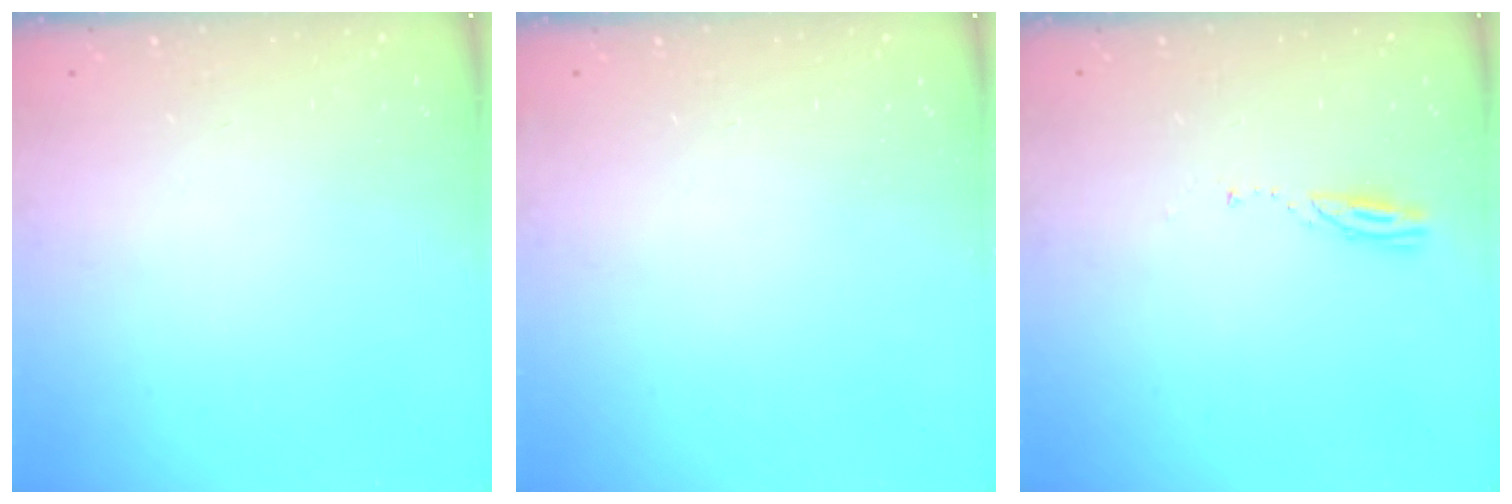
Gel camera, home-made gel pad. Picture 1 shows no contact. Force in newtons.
{"total": 8.9, "press": 3.1, "slide": 8.3}
{"total": 3.3, "press": 3.3, "slide": 0.3}